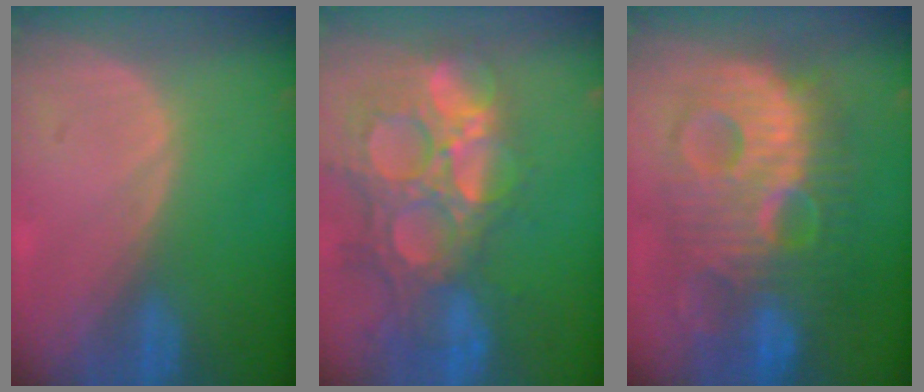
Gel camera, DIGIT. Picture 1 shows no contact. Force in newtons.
{"total": 14.7, "press": 12.1, "slide": 8.3}
{"total": 13.4, "press": 13.4, "slide": 1.2}